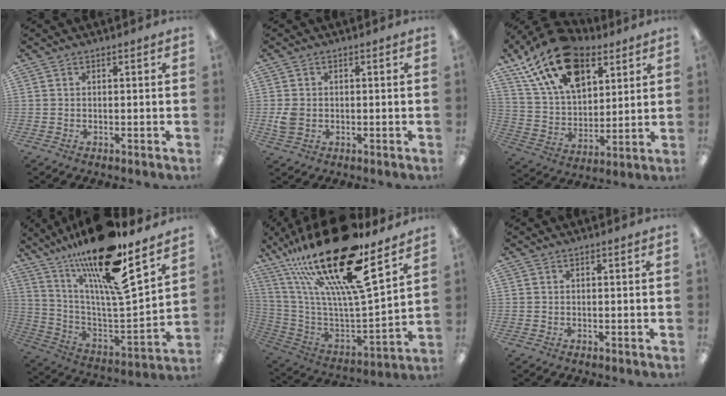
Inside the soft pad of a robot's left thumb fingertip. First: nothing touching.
{"total": 3.8, "force": [-0.4, 3.0, 2.3], "torque": [-0.038, 0.002, -0.008]}
{"total": 20.3, "force": [12.0, 11.6, 11.5], "torque": [-0.217, -0.048, 0.217]}
{"total": 21.6, "force": [16.1, 3.8, 13.9], "torque": [-0.239, -0.111, 0.261]}
{"total": 29.4, "force": [18.4, 8.2, 21.5], "torque": [-0.387, -0.120, 0.304]}
{"total": 0.0}